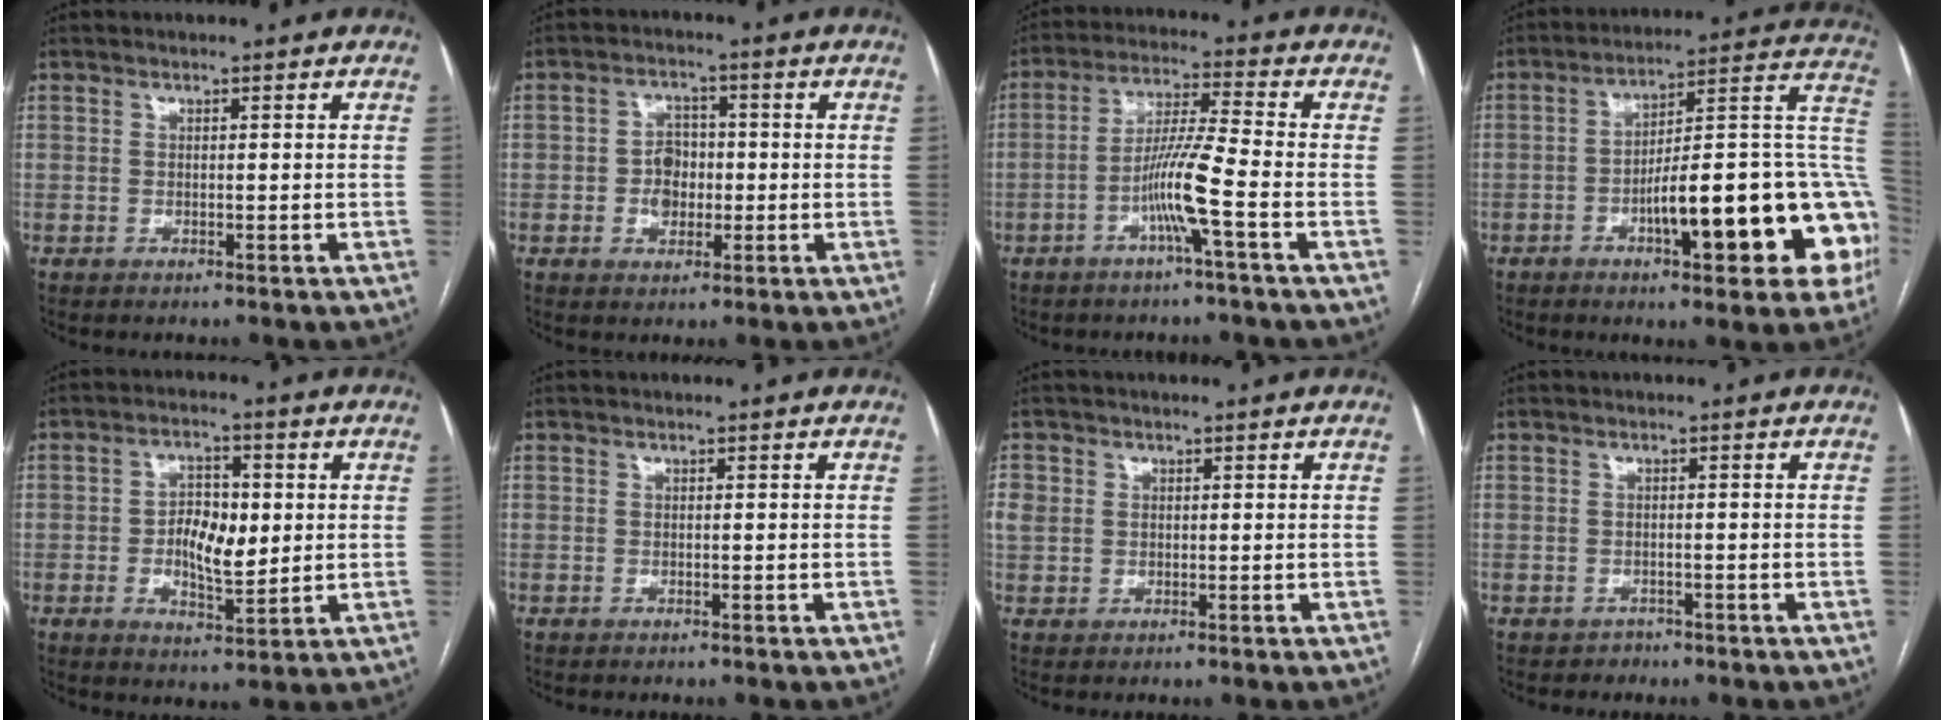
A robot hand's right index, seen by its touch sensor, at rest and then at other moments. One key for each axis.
{"total": 4.7, "fx": -0.7, "fy": 3.6, "fz": 2.9, "tx": -0.048, "ty": 0.011, "tz": -0.009}
{"total": 8.1, "fx": -3.2, "fy": -0.9, "fz": 7.4, "tx": -0.144, "ty": 0.006, "tz": -0.065}
{"total": 22.9, "fx": -6.3, "fy": 4.9, "fz": 21.5, "tx": -0.211, "ty": 0.033, "tz": -0.076}
{"total": 7.6, "fx": 0.1, "fy": 3.6, "fz": 6.7, "tx": -0.115, "ty": 0.006, "tz": 0.005}
{"total": 0.0}
{"total": 4.0, "fx": 0.8, "fy": 3.6, "fz": 1.6, "tx": -0.049, "ty": 0.015, "tz": 0.022}
{"total": 1.3, "fx": -1.0, "fy": 0.9, "fz": -0.1, "tx": -0.007, "ty": 0.002, "tz": -0.017}